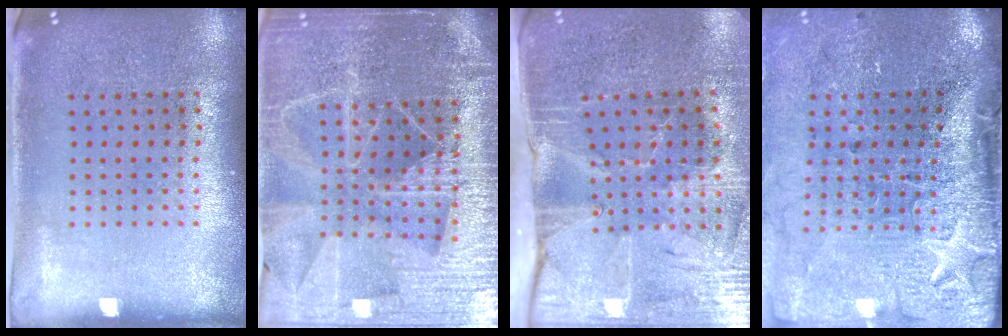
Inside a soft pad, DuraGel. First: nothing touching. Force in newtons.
{"total": 5.2, "press": 4.7, "slide": 2.2}
{"total": 4.4, "press": 3.7, "slide": 2.4}
{"total": 4.6, "press": 3.6, "slide": 2.8}